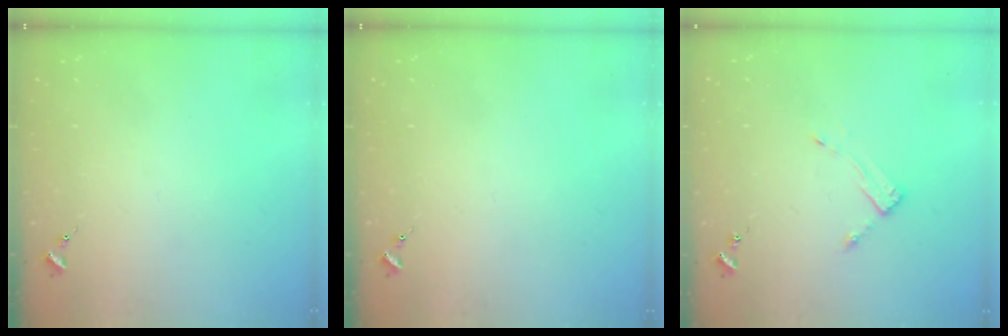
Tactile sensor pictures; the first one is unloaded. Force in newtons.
{"total": 0.0}
{"total": 3.9, "press": 3.9, "slide": 0.4}